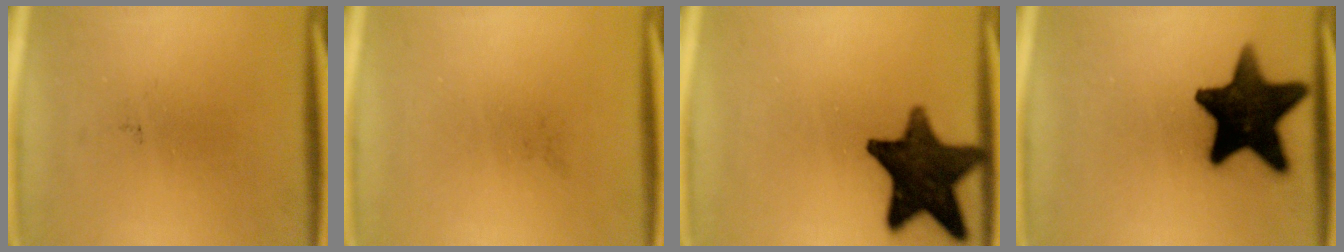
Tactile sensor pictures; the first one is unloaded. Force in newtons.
{"total": 0.0}
{"total": 15.4}
{"total": 17.4}